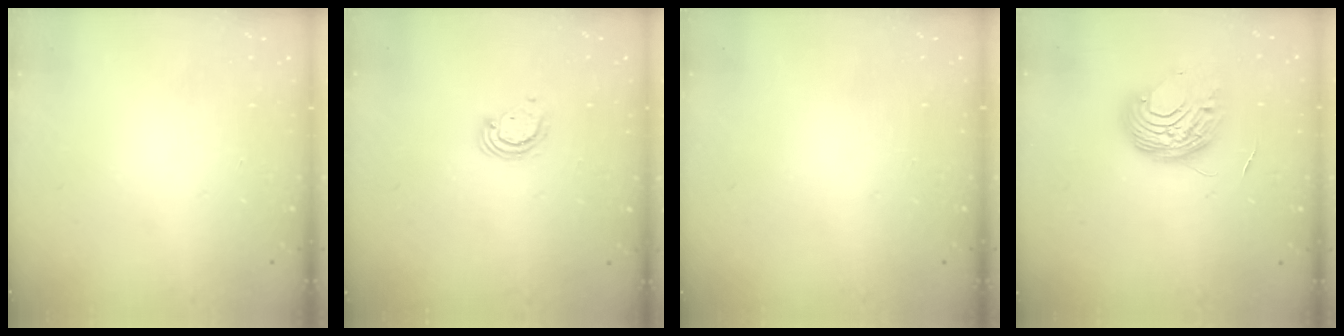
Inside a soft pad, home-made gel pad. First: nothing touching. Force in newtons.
{"total": 2.9, "press": 2.9, "slide": 0.3}
{"total": 0.0}
{"total": 8.8, "press": 8.8, "slide": 0.6}